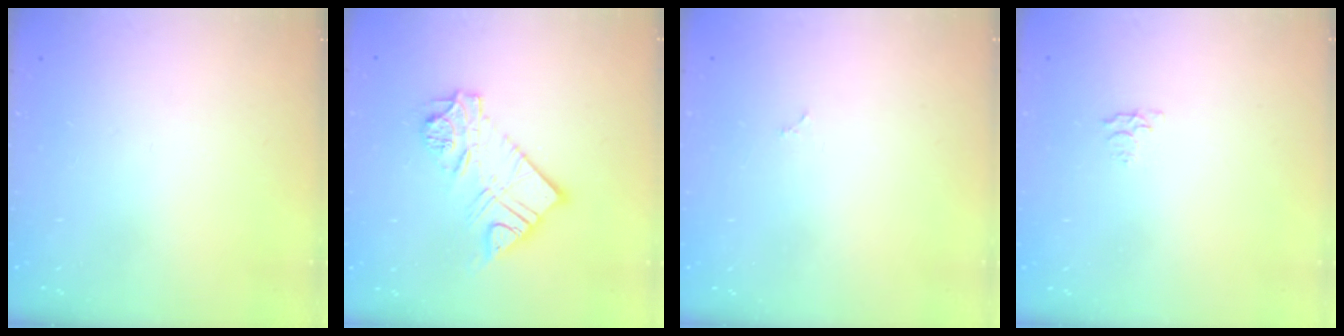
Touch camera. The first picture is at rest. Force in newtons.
{"total": 14.2, "press": 14.1, "slide": 1.6}
{"total": 1.8, "press": 1.8, "slide": 0.3}
{"total": 3.2, "press": 3.2, "slide": 0.5}